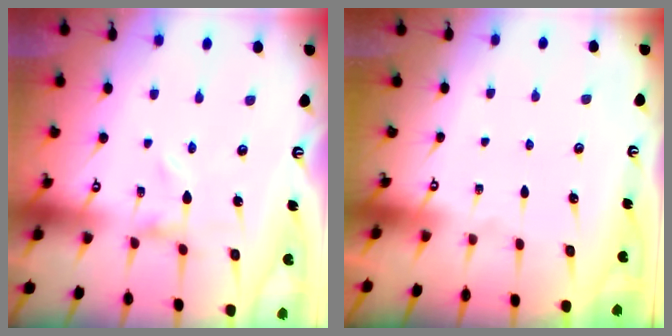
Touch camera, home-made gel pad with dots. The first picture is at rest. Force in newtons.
{"total": 0.0}